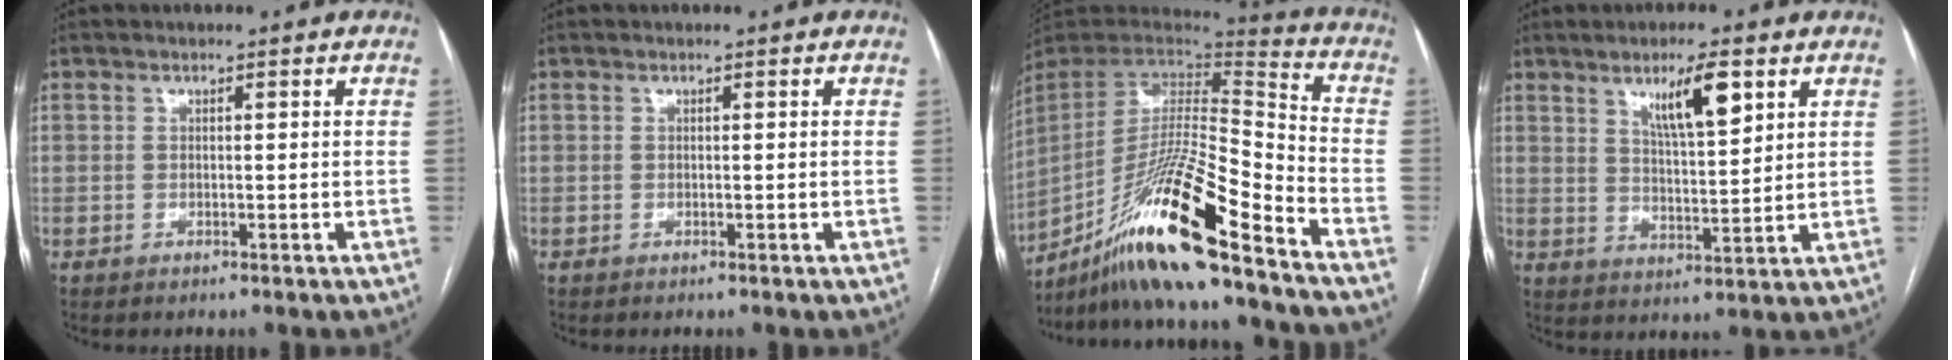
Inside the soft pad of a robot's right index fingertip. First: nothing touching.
{"total": 0.0}
{"total": 21.5, "force": [-15.3, 0.6, 15.1], "torque": [-0.299, -0.021, -0.283]}
{"total": 8.0, "force": [4.4, 1.4, 6.5], "torque": [-0.114, -0.004, 0.078]}